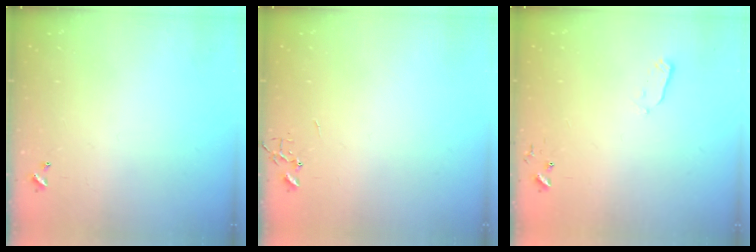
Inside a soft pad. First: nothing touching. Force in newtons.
{"total": 0.0}
{"total": 2.7, "press": 2.6, "slide": 0.4}